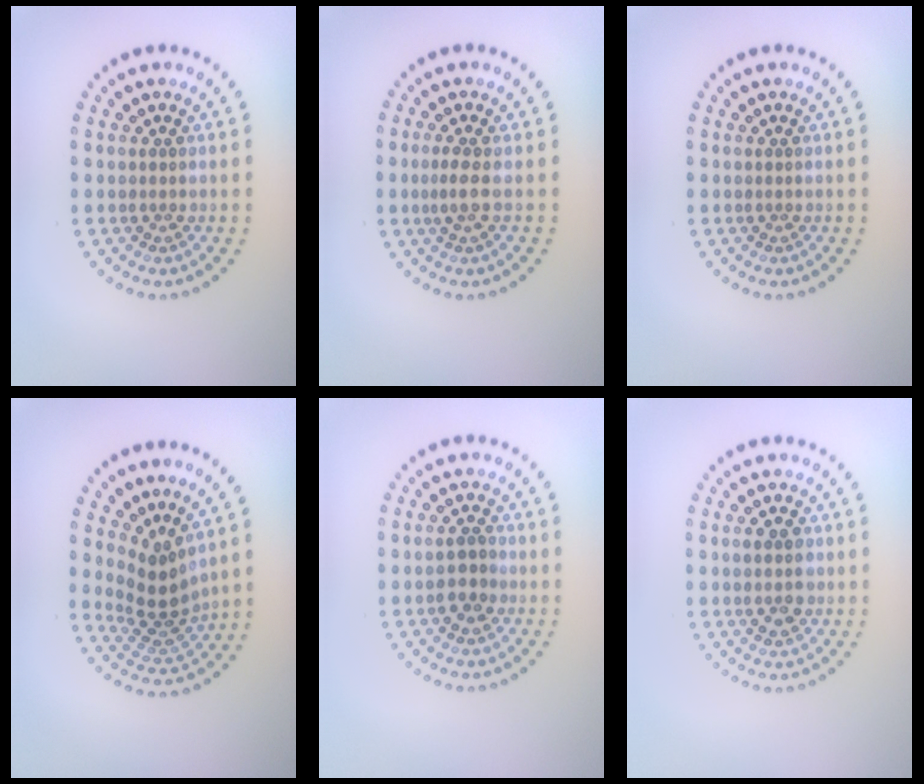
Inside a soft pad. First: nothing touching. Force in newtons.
{"total": 1.4, "press": 1.2, "slide": 0.8}
{"total": 0.0}
{"total": 3.7, "press": 2.7, "slide": 2.5}
{"total": 2.2, "press": 2.1, "slide": 0.5}
{"total": 2.1, "press": 2.1, "slide": 0.1}